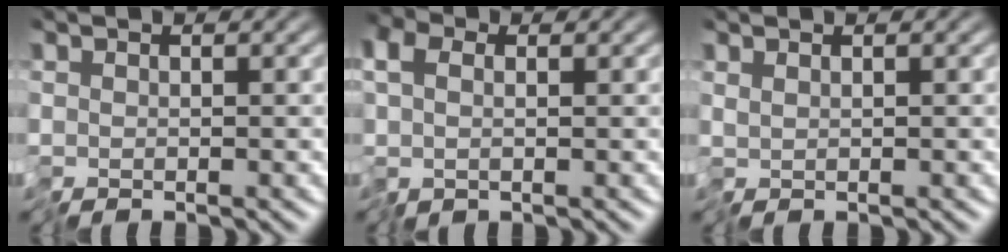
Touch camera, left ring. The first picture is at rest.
{"total": 2.5, "force": [0.3, 1.7, 1.8], "torque": [-0.050, 0.005, 0.002]}
{"total": 0.6, "force": [0.4, -0.3, 0.1], "torque": [-0.002, 0.002, 0.011]}